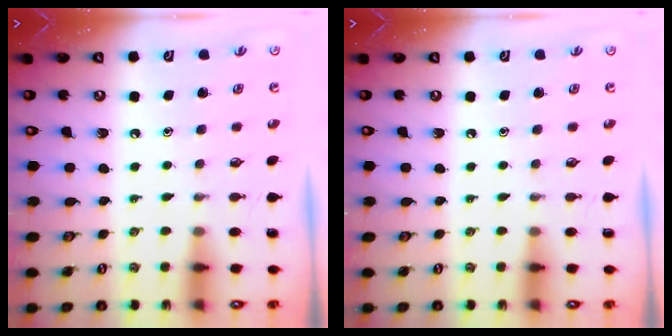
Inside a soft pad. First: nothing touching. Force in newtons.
{"total": 0.0}